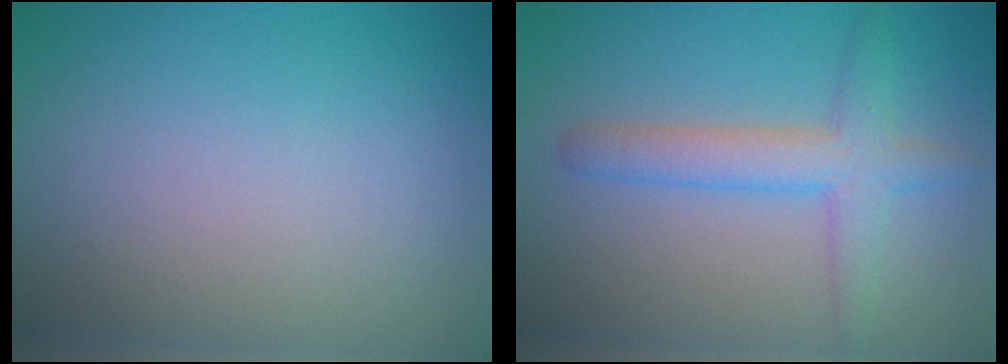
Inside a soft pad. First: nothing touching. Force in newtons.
{"total": 3.7, "press": 3.7, "slide": 0.1}